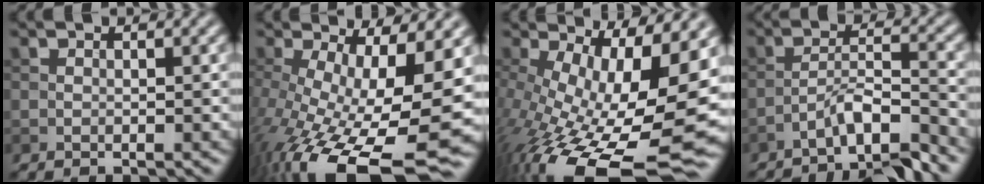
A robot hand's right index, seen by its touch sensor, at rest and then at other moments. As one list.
[{"total": 15.7, "force": [-4.5, 5.7, 13.9], "torque": [-0.250, -0.035, -0.058]}, {"total": 16.9, "force": [-3.4, 6.5, 15.2], "torque": [-0.262, -0.029, -0.045]}, {"total": 5.5, "force": [-4.4, 0.6, 3.2], "torque": [-0.050, 0.008, -0.079]}]